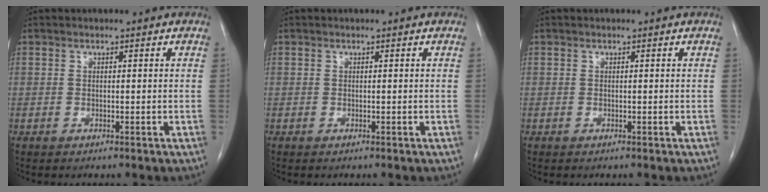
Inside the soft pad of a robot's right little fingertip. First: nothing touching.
{"total": 0.0}
{"total": 0.0}